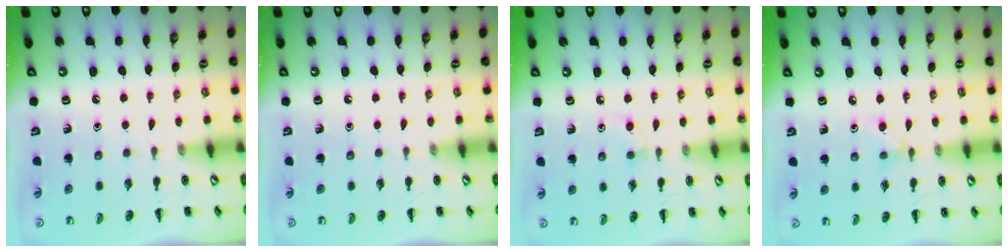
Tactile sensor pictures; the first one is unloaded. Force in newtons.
{"total": 0.0}
{"total": 4.3, "press": 4.0, "slide": 1.5}
{"total": 3.0, "press": 2.7, "slide": 1.2}